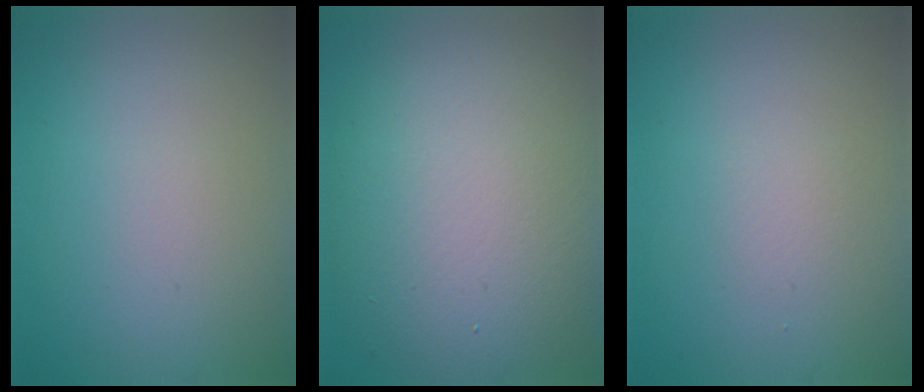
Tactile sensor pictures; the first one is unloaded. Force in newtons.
{"total": 11.9, "press": 11.9, "slide": 1.1}
{"total": 0.7, "press": 0.7, "slide": 0.0}